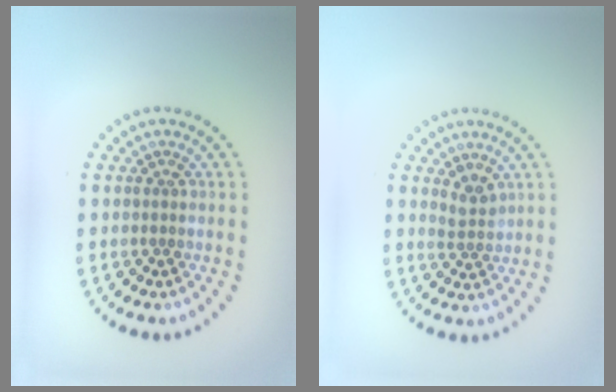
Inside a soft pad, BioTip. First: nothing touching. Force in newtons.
{"total": 1.6, "press": 1.3, "slide": 1.0}